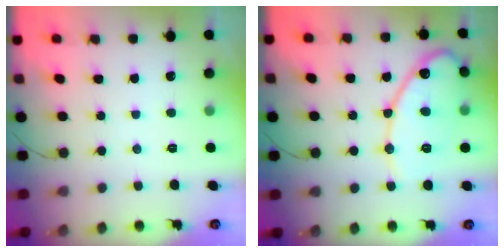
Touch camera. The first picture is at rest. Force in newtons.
{"total": 14.5, "press": 14.5, "slide": 0.9}